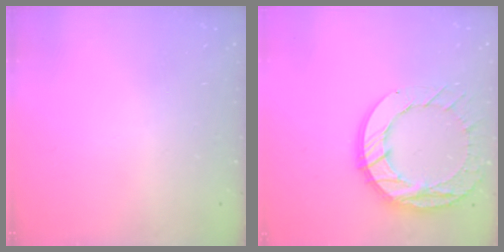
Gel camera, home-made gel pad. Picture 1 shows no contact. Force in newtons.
{"total": 18.3, "press": 18.3, "slide": 1.6}